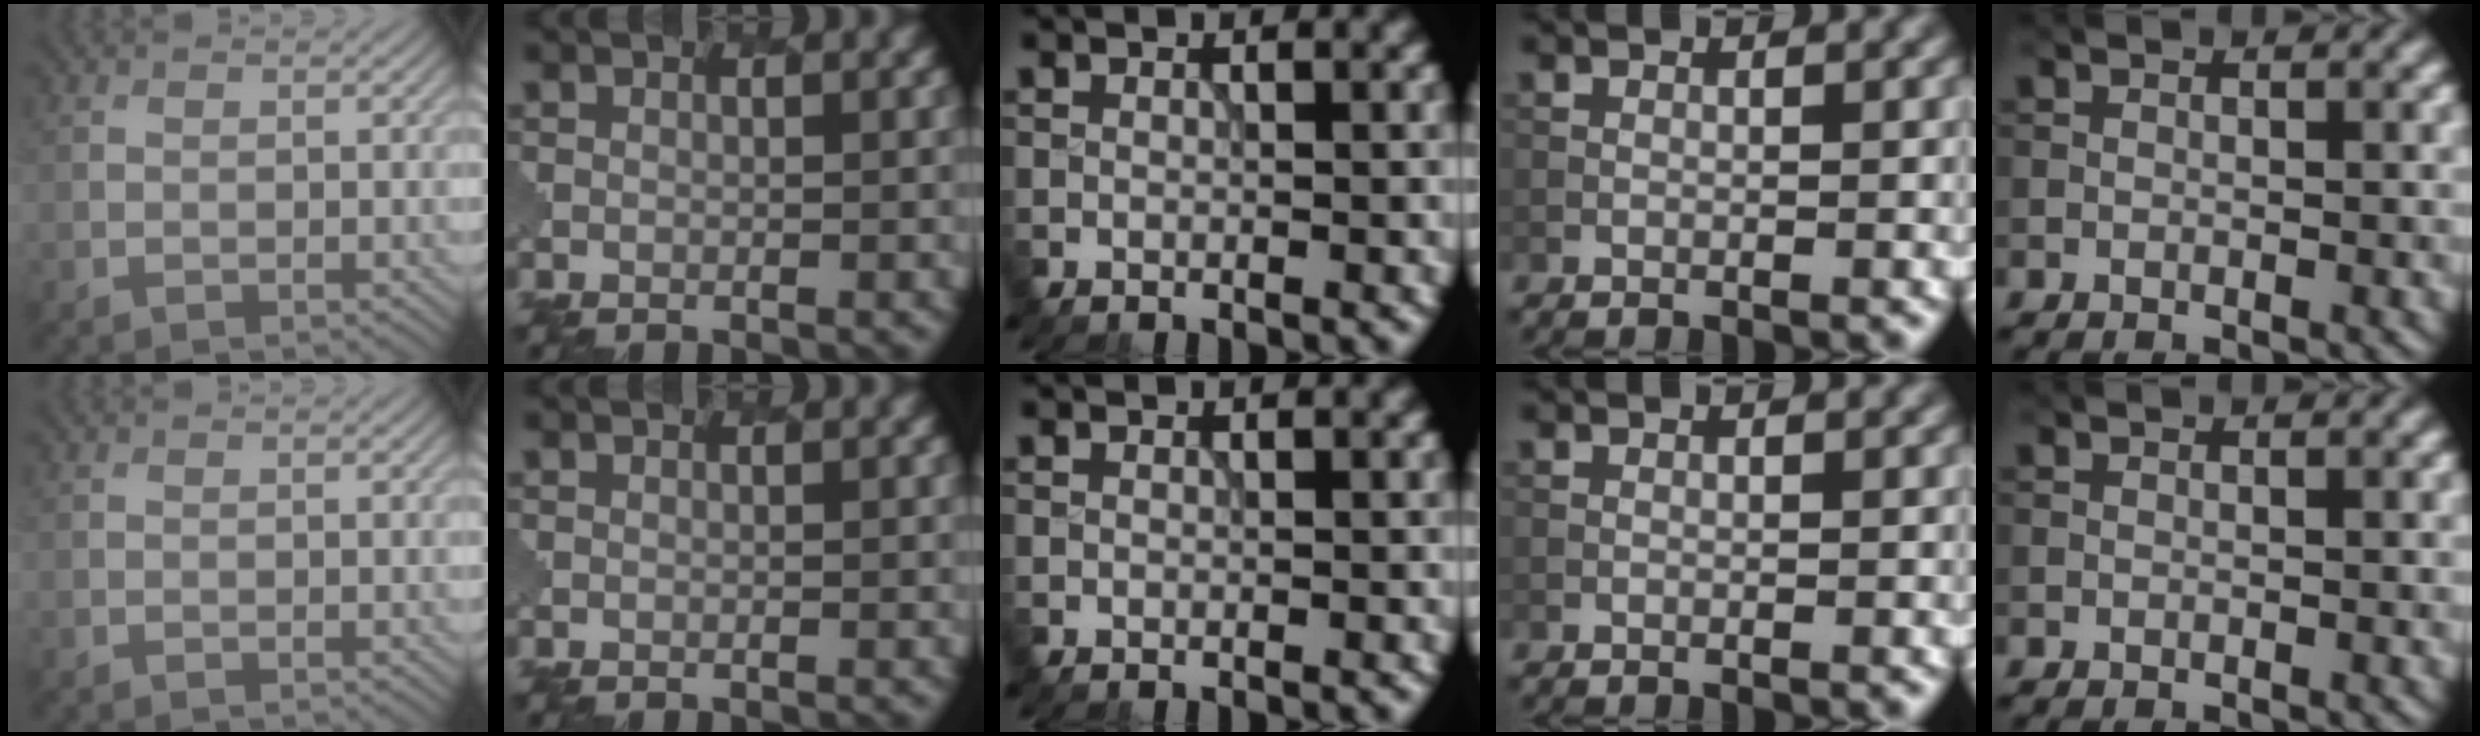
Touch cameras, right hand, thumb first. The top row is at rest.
{}